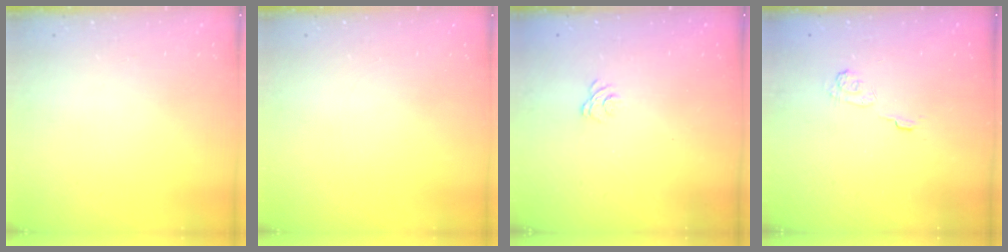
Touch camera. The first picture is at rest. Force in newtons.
{"total": 0.0}
{"total": 2.1, "press": 1.8, "slide": 1.1}
{"total": 3.6, "press": 3.2, "slide": 1.5}